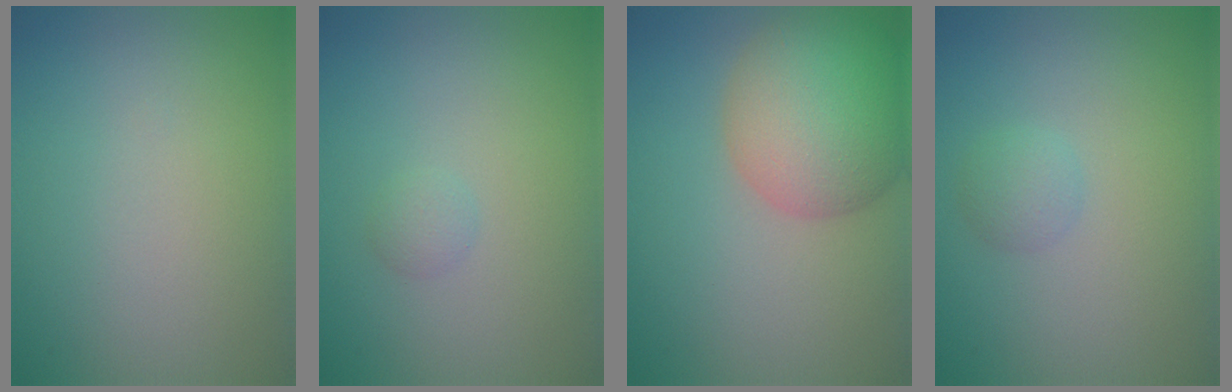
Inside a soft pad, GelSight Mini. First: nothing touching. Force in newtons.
{"total": 0.8, "press": 0.8, "slide": 0.0}
{"total": 8.7, "press": 8.6, "slide": 0.4}
{"total": 1.3, "press": 1.3, "slide": 0.0}